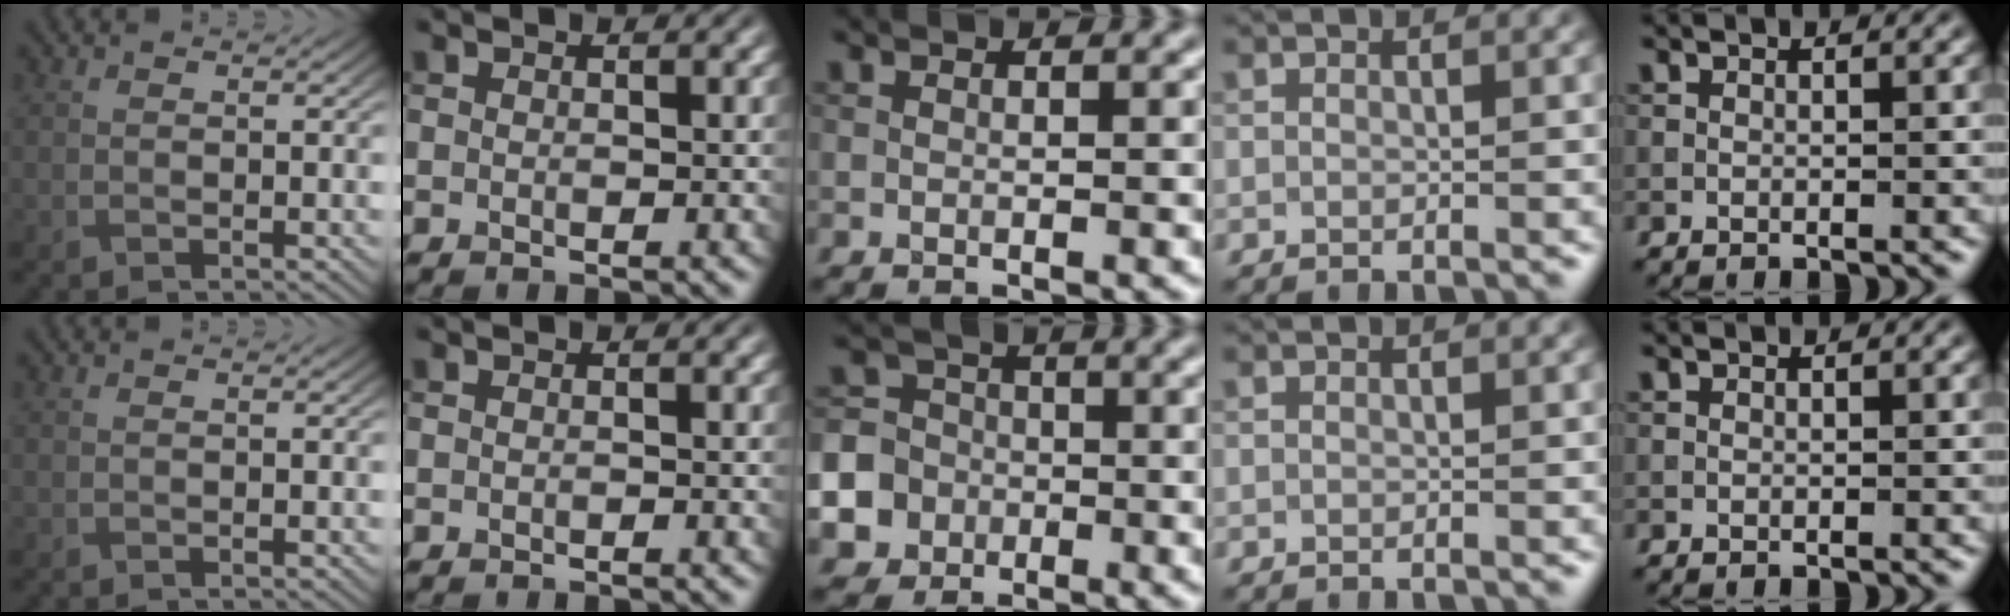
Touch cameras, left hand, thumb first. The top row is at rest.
{"middle": {"total": 11.7, "force": [-4.5, 10.6, 2.3], "torque": [-0.079, -0.024, -0.101]}}